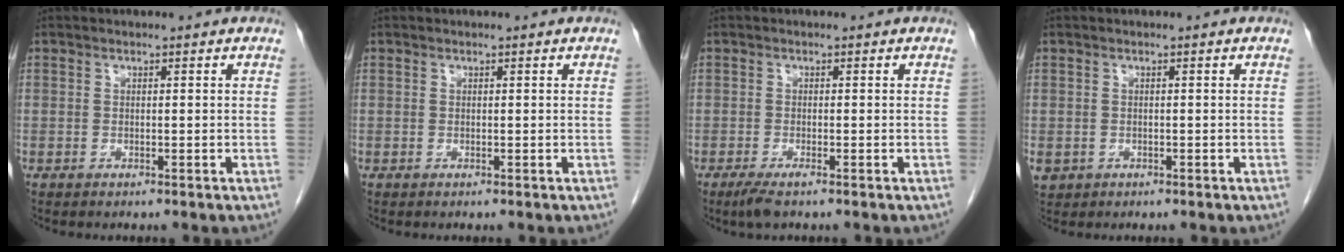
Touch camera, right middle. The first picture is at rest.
{"total": 0.0}
{"total": 2.5, "force": [-1.7, 0.2, 1.8], "torque": [-0.038, -0.007, -0.033]}
{"total": 2.3, "force": [-0.9, 2.0, 0.7], "torque": [-0.014, 0.000, -0.007]}